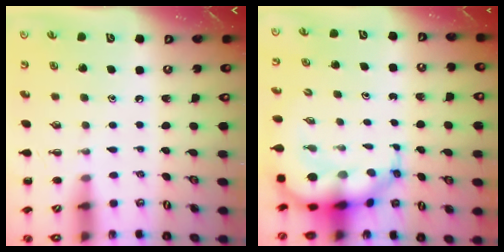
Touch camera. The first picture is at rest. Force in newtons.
{"total": 9.4, "press": 9.0, "slide": 2.6}